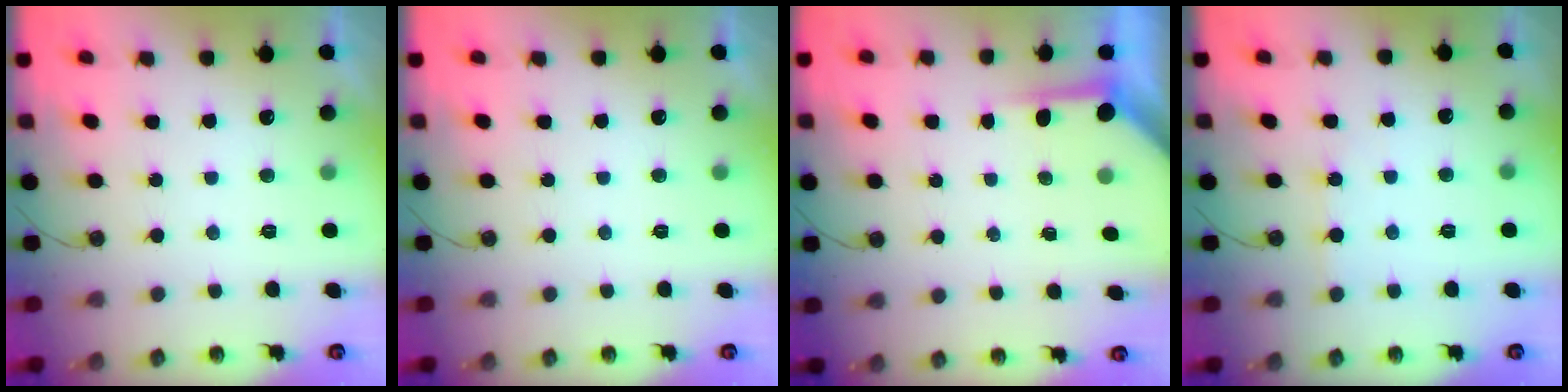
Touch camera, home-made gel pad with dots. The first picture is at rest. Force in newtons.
{"total": 0.0}
{"total": 3.8, "press": 3.8, "slide": 0.3}
{"total": 3.1, "press": 3.1, "slide": 0.4}